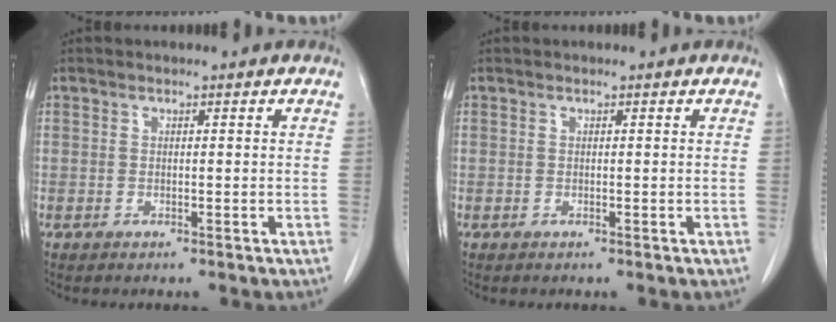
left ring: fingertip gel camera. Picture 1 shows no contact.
{"total": 0.0}